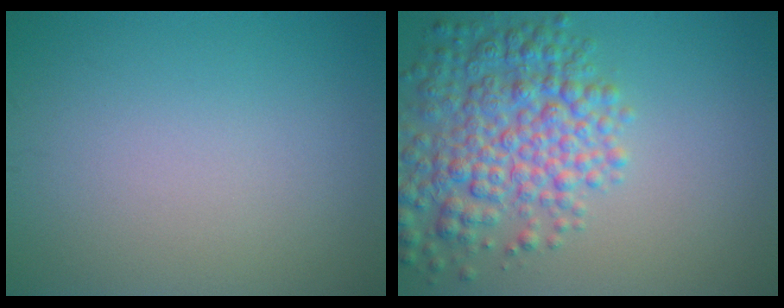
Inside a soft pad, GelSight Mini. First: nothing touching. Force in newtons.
{"total": 7.0, "press": 7.0, "slide": 0.3}